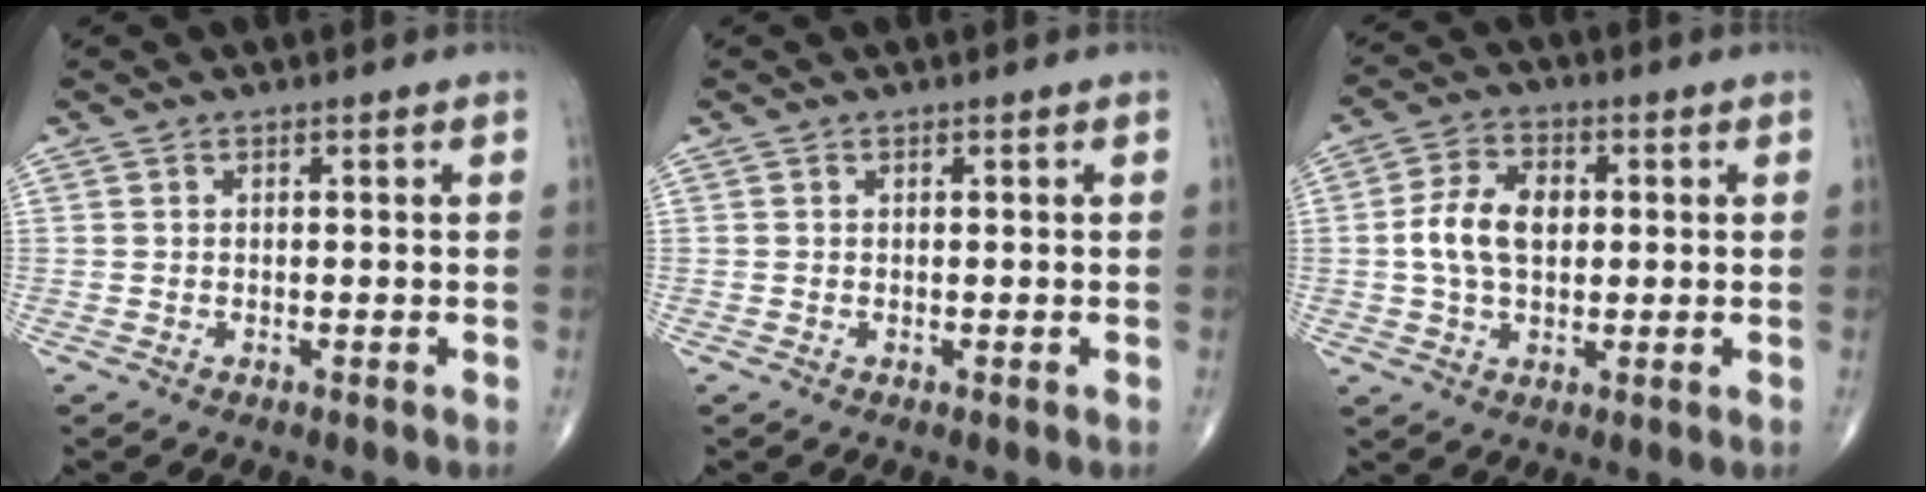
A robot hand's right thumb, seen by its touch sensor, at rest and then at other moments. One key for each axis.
{"total": 0.0}
{"total": 8.8, "fx": 0.6, "fy": 5.7, "fz": 6.7, "tx": -0.121, "ty": 0.013, "tz": 0.007}